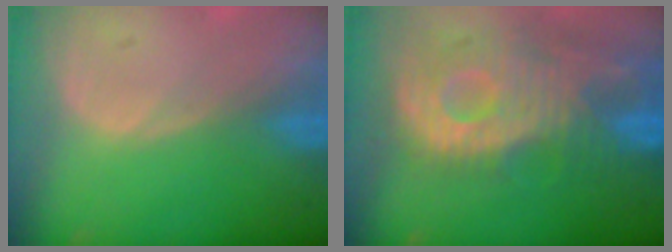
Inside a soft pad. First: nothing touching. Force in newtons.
{"total": 12.1, "press": 10.7, "slide": 5.5}